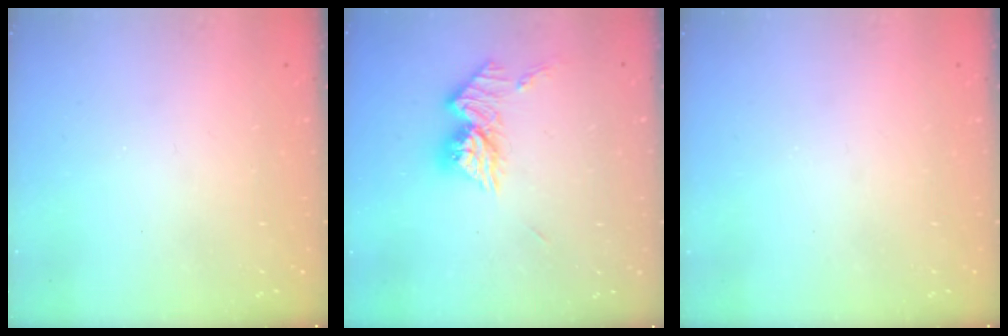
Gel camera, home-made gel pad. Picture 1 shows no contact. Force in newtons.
{"total": 11.1, "press": 11.1, "slide": 0.9}
{"total": 0.6, "press": 0.4, "slide": 0.4}